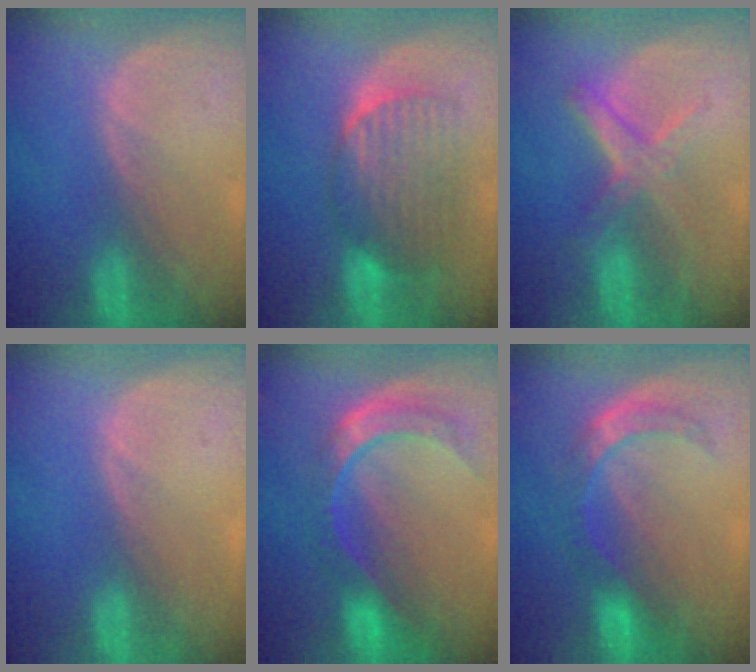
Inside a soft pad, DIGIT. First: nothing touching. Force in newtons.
{"total": 7.4, "press": 7.3, "slide": 0.9}
{"total": 5.8, "press": 5.4, "slide": 1.9}
{"total": 0.6, "press": 0.1, "slide": 0.6}
{"total": 8.8, "press": 7.3, "slide": 4.9}
{"total": 5.7, "press": 5.7, "slide": 0.2}